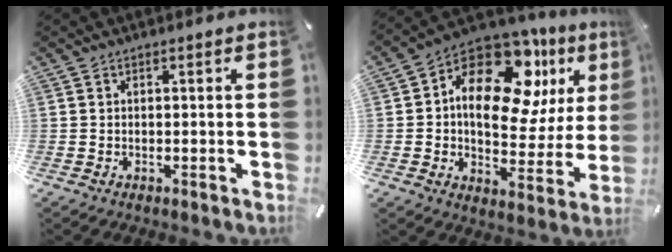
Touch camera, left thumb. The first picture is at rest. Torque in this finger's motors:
{"motor_torque": [1.43, 1.48, 1.52, -1.24, 0.43]}